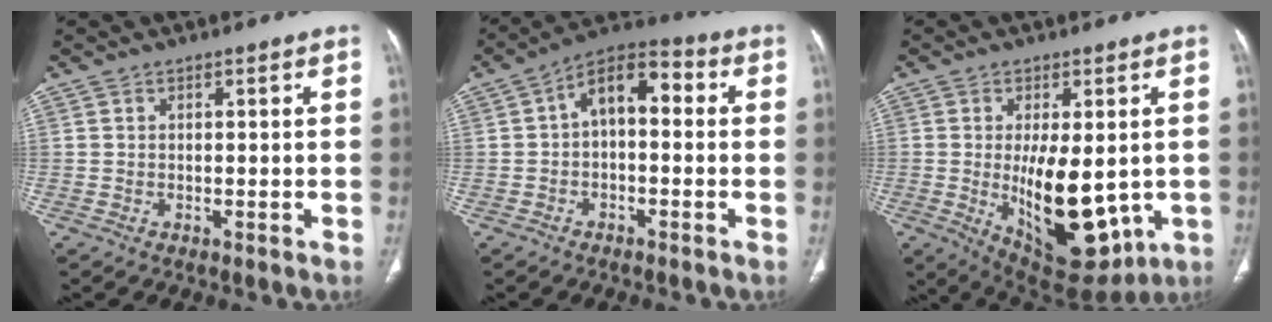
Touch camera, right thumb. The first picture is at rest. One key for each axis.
{"total": 9.5, "fx": 0.6, "fy": 5.4, "fz": 7.7, "tx": -0.102, "ty": 0.037, "tz": -0.005}
{"total": 17.3, "fx": -2.2, "fy": 8.2, "fz": 15.1, "tx": -0.208, "ty": -0.022, "tz": -0.004}